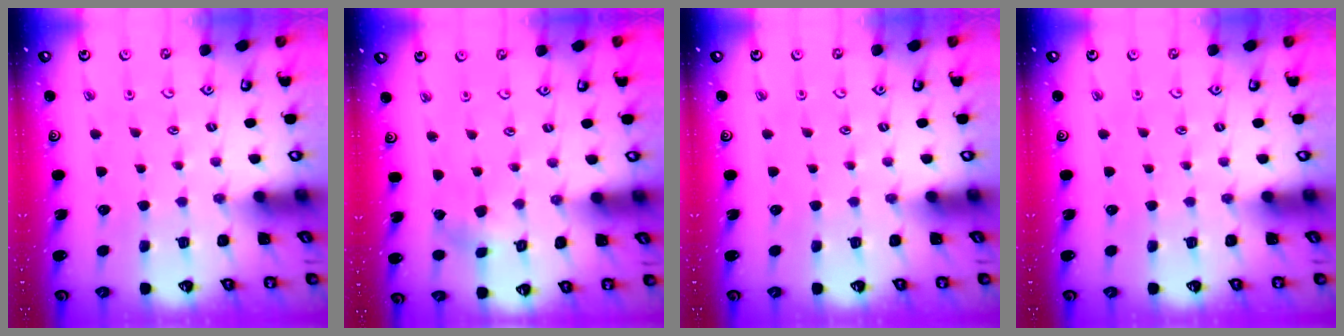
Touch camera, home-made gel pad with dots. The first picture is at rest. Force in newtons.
{"total": 1.6, "press": 1.6, "slide": 0.2}
{"total": 0.0}
{"total": 0.0}